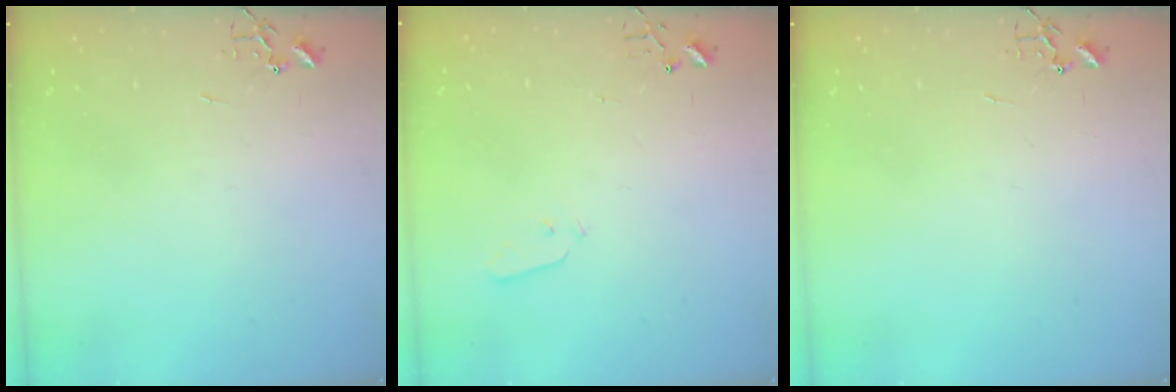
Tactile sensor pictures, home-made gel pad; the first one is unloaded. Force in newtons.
{"total": 2.9, "press": 2.8, "slide": 0.8}
{"total": 0.0}